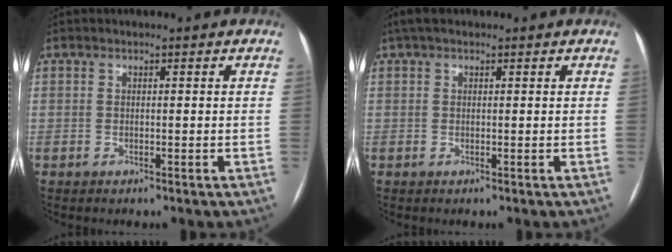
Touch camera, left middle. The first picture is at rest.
{"total": 2.6, "force": [1.8, 1.1, 1.5], "torque": [-0.033, 0.027, 0.032]}